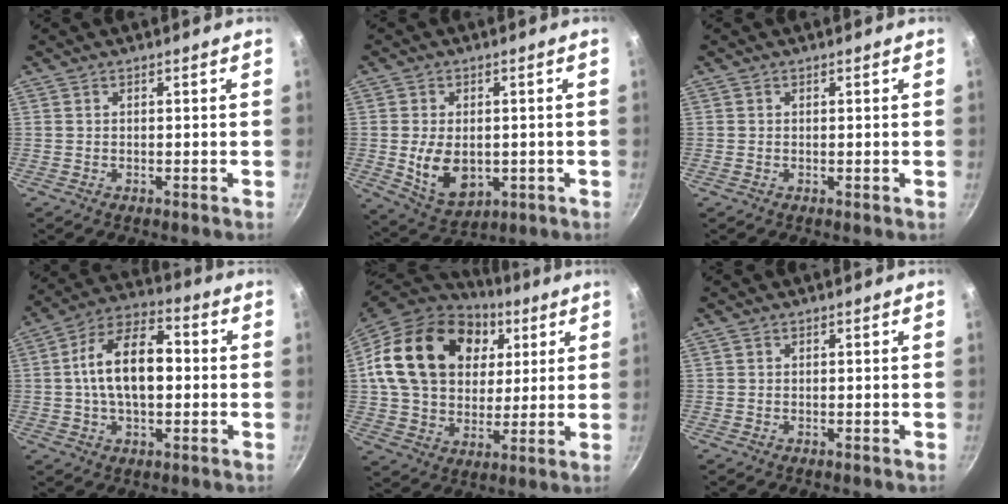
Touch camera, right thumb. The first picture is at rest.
{"total": 9.9, "force": [-0.7, 6.8, 7.1], "torque": [-0.110, -0.010, 0.006]}
{"total": 0.0}
{"total": 15.1, "force": [0.5, 8.6, 12.4], "torque": [-0.186, 0.036, -0.005]}
{"total": 25.2, "force": [7.6, 18.3, 15.5], "torque": [-0.254, 0.002, 0.130]}
{"total": 0.0}